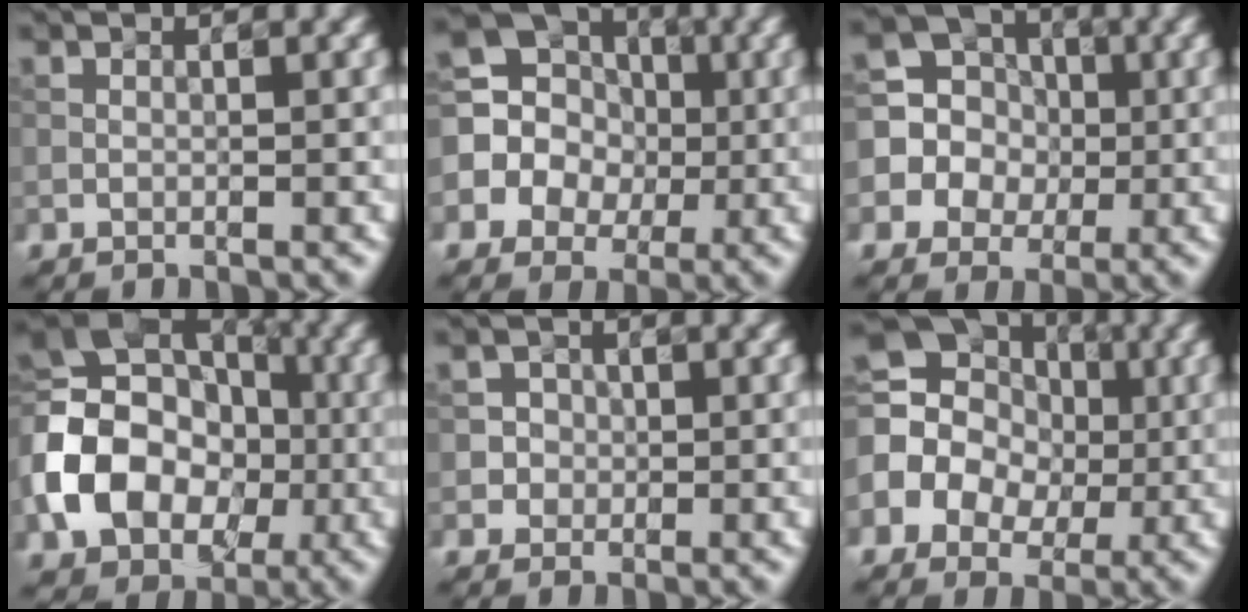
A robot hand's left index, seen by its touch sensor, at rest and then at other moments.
{"total": 10.2, "force": [0.3, 9.2, 4.4], "torque": [-0.097, 0.039, -0.022]}
{"total": 9.7, "force": [0.8, 9.1, 3.2], "torque": [-0.097, 0.034, -0.004]}
{"total": 12.5, "force": [-2.4, 9.5, 7.7], "torque": [-0.159, 0.001, -0.059]}
{"total": 2.2, "force": [0.1, 2.1, 0.4], "torque": [0.009, 0.004, 0.002]}
{"total": 11.9, "force": [0.5, 10.1, 6.3], "torque": [-0.116, 0.029, -0.028]}